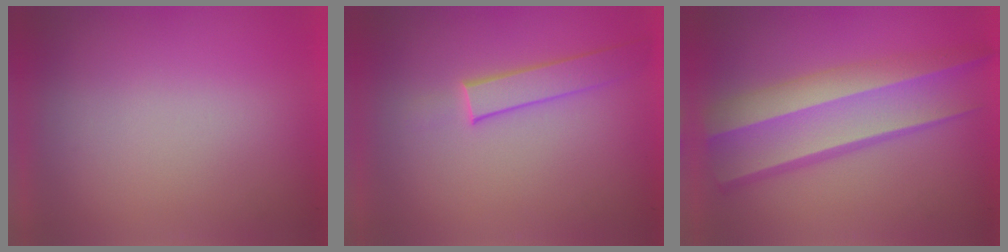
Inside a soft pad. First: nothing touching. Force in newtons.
{"total": 1.9}
{"total": 5.7}